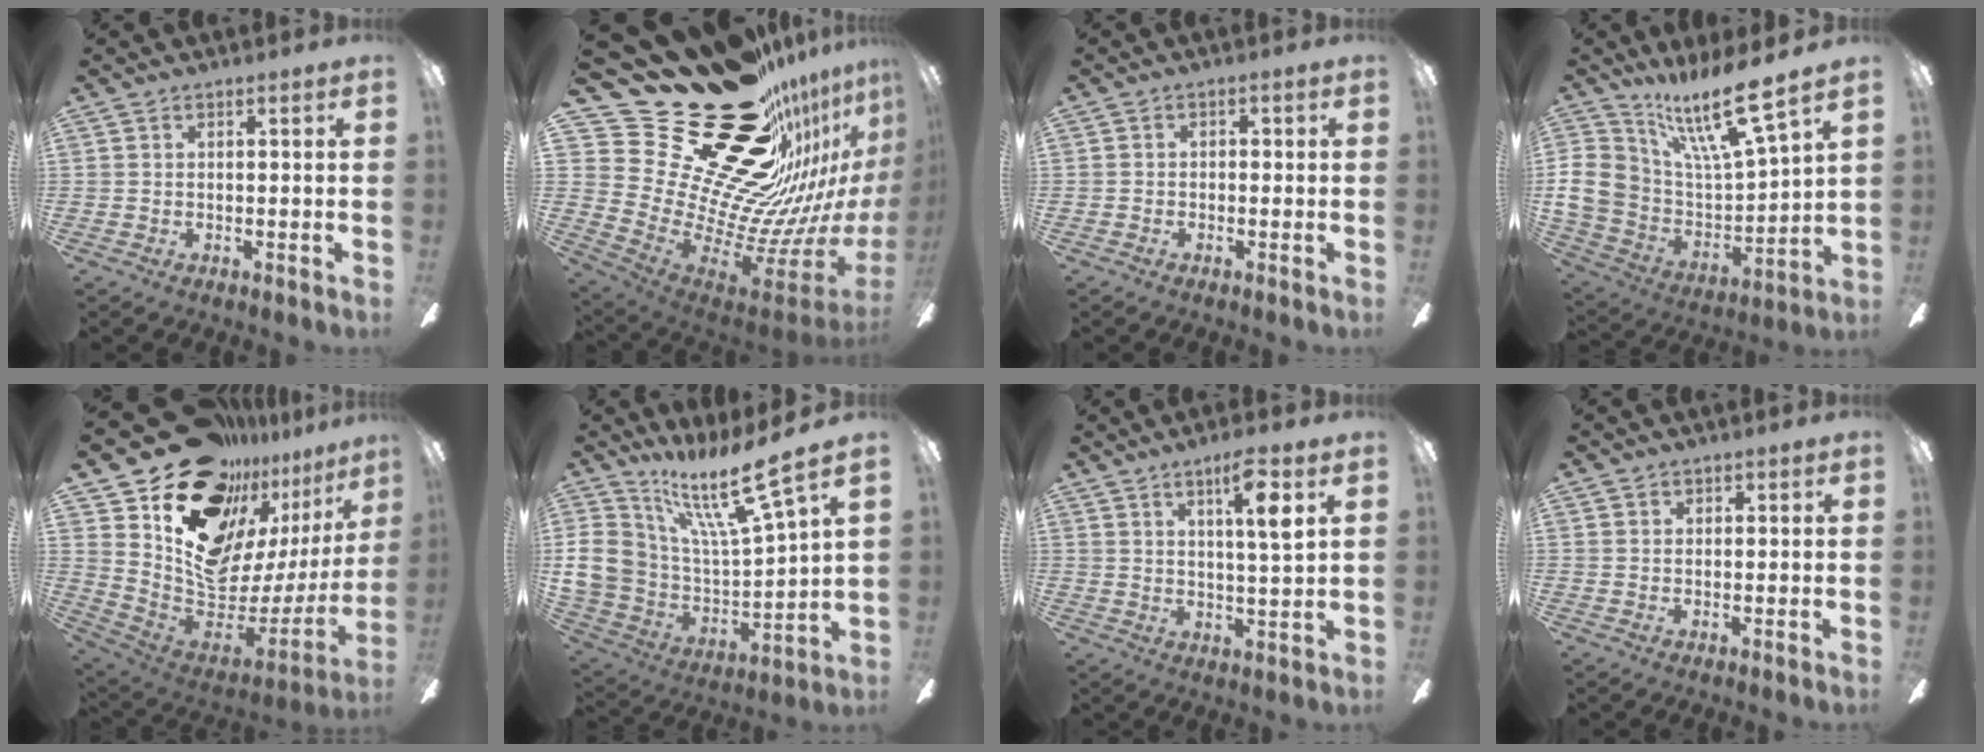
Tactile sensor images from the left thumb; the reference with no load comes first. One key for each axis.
{"total": 37.9, "fx": 23.4, "fy": 18.8, "fz": 23.1, "tx": -0.318, "ty": -0.246, "tz": 0.495}
{"total": 1.5, "fx": -1.1, "fy": 0.9, "fz": 0.6, "tx": -0.009, "ty": 0.008, "tz": -0.022}
{"total": 20.1, "fx": 12.7, "fy": 7.6, "fz": 13.6, "tx": -0.267, "ty": -0.081, "tz": 0.216}
{"total": 21.4, "fx": 12.3, "fy": 13.8, "fz": 10.9, "tx": -0.165, "ty": -0.091, "tz": 0.249}
{"total": 20.5, "fx": 13.7, "fy": 6.5, "fz": 13.8, "tx": -0.269, "ty": -0.088, "tz": 0.233}
{"total": 7.7, "fx": 4.1, "fy": 0.9, "fz": 6.5, "tx": -0.103, "ty": -0.009, "tz": 0.059}
{"total": 0.7, "fx": 0.0, "fy": 0.7, "fz": 0.3, "tx": -0.004, "ty": 0.005, "tz": 0.000}